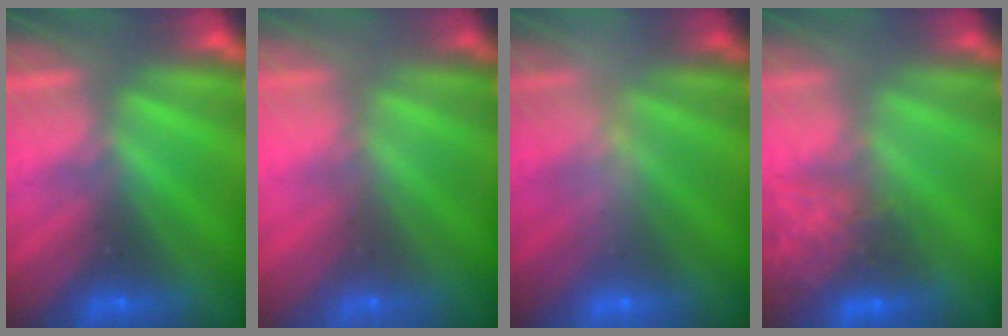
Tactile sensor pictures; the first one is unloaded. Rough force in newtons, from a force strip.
{"total": 9.2}
{"total": 2.5}
{"total": 7.7}